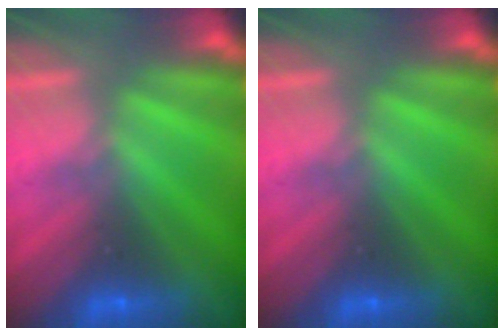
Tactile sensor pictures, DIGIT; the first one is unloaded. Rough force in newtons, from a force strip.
{"total": 0.0}